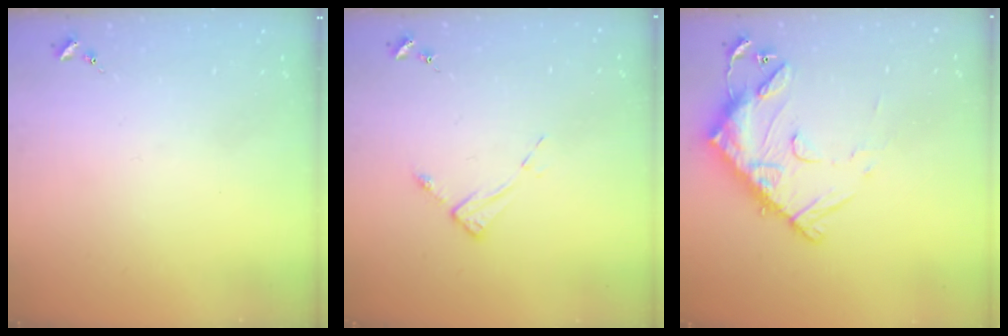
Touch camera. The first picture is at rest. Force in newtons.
{"total": 5.3, "press": 5.2, "slide": 0.1}
{"total": 15.5, "press": 15.4, "slide": 1.5}